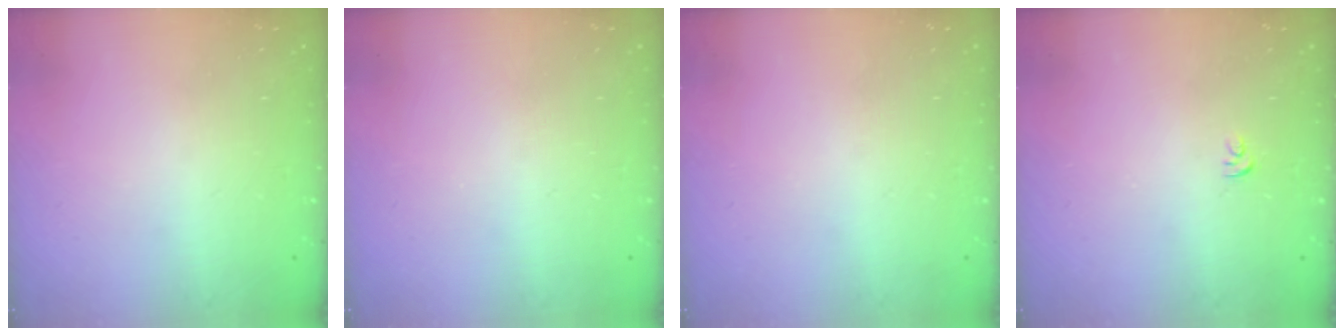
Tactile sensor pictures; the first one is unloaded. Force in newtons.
{"total": 0.0}
{"total": 0.0}
{"total": 4.1, "press": 4.1, "slide": 0.4}